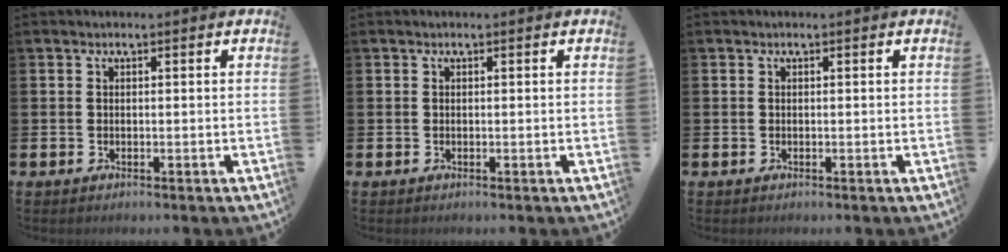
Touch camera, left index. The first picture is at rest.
{"total": 0.0}
{"total": 0.0}